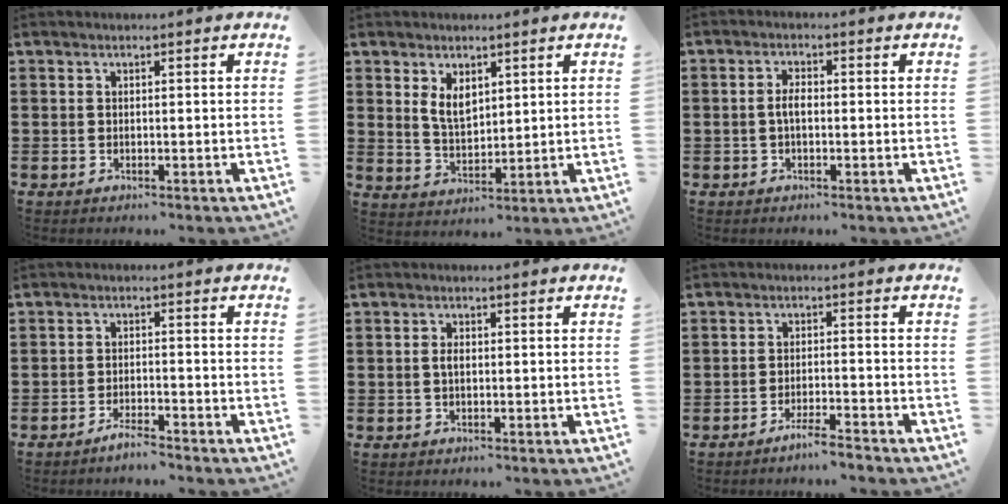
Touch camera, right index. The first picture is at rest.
{"total": 4.5, "force": [2.1, 2.6, 3.0], "torque": [-0.059, 0.003, 0.037]}
{"total": 2.4, "force": [-0.2, 1.0, 2.2], "torque": [-0.048, 0.000, -0.007]}
{"total": 2.4, "force": [-2.3, 0.1, 0.8], "torque": [-0.016, 0.003, -0.043]}
{"total": 1.5, "force": [0.0, 0.7, 1.3], "torque": [-0.027, 0.003, -0.001]}
{"total": 3.1, "force": [-2.8, -0.1, 1.3], "torque": [-0.022, 0.002, -0.054]}